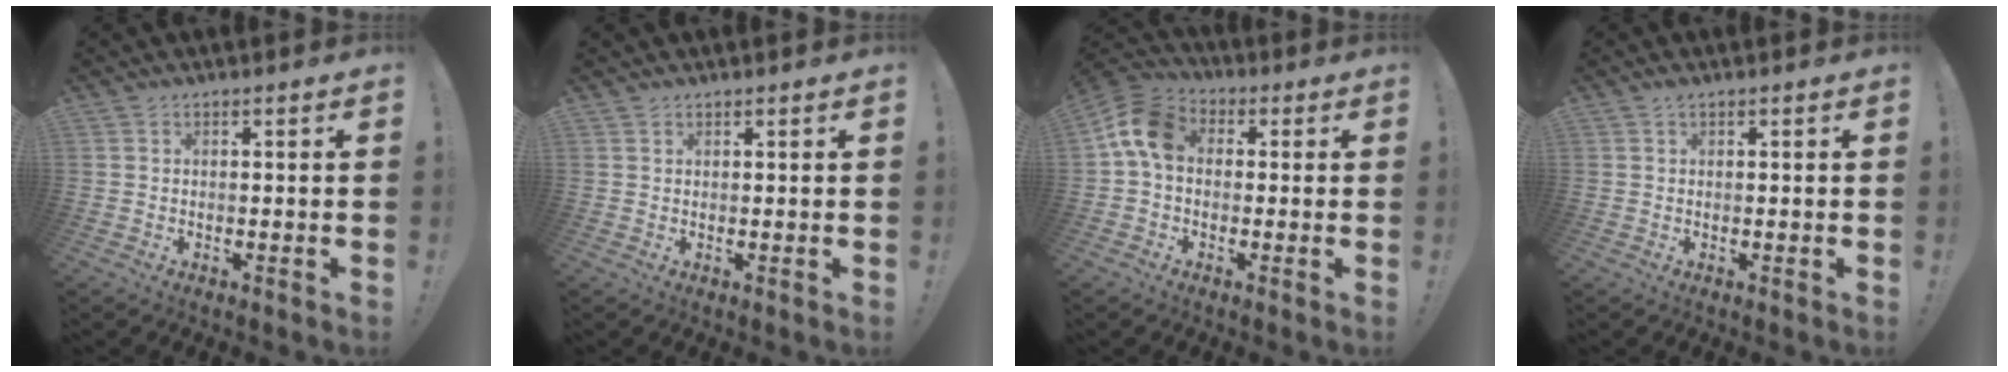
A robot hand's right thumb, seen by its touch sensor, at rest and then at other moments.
{"total": 0.8, "force": [0.8, 0.3, 0.1], "torque": [0.000, -0.002, 0.015]}
{"total": 10.9, "force": [1.3, 7.4, 8.0], "torque": [-0.160, 0.018, 0.030]}
{"total": 0.8, "force": [0.7, 0.1, 0.5], "torque": [-0.003, -0.001, 0.011]}